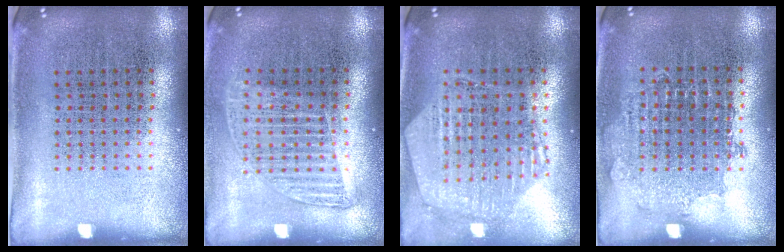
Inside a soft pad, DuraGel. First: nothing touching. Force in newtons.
{"total": 1.3, "press": 1.1, "slide": 0.6}
{"total": 1.1, "press": 1.1, "slide": 0.2}
{"total": 0.8, "press": 0.7, "slide": 0.2}